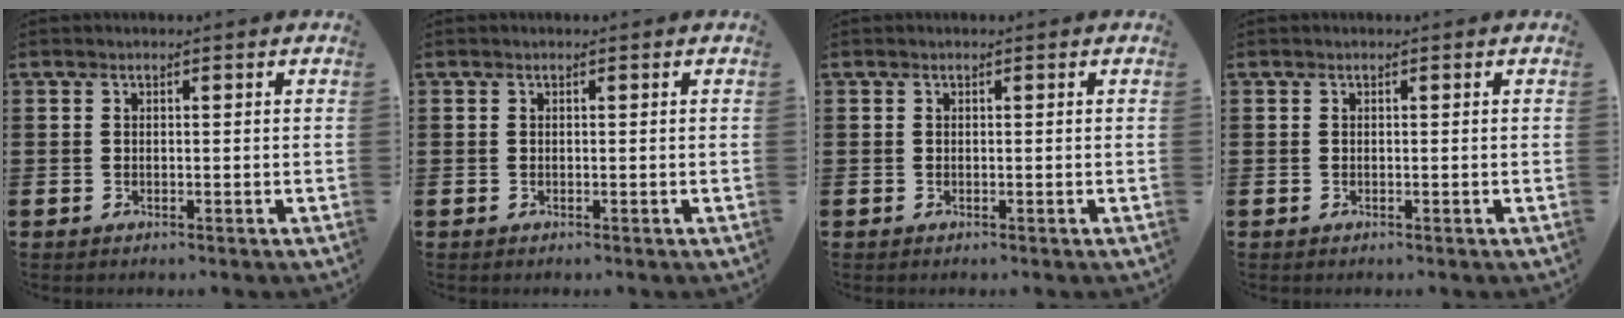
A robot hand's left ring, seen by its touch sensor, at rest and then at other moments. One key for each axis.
{"total": 0.0}
{"total": 0.0}
{"total": 0.0}